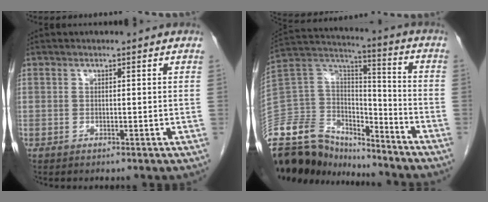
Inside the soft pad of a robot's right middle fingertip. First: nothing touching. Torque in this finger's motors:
{"motor_torque": [1.13, -1.01, 1.05, 0.21]}